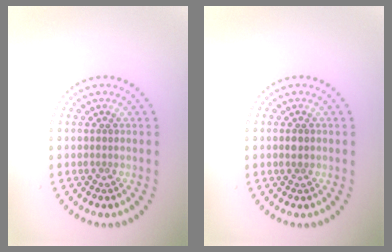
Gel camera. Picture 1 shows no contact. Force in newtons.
{"total": 1.2, "press": 1.2, "slide": 0.0}